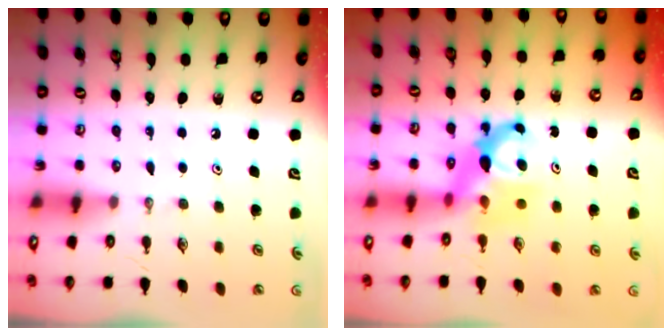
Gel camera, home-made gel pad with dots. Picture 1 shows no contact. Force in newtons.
{"total": 6.7, "press": 6.7, "slide": 0.4}